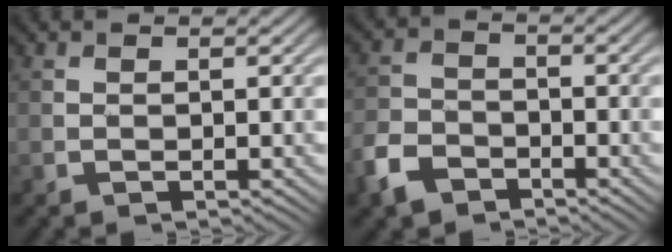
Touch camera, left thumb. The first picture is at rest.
{"total": 5.3, "force": [-3.6, 3.2, 2.1], "torque": [-0.058, -0.007, -0.082]}